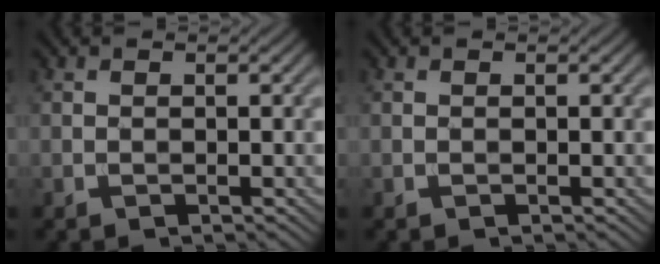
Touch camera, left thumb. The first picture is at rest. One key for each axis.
{"total": 0.0}